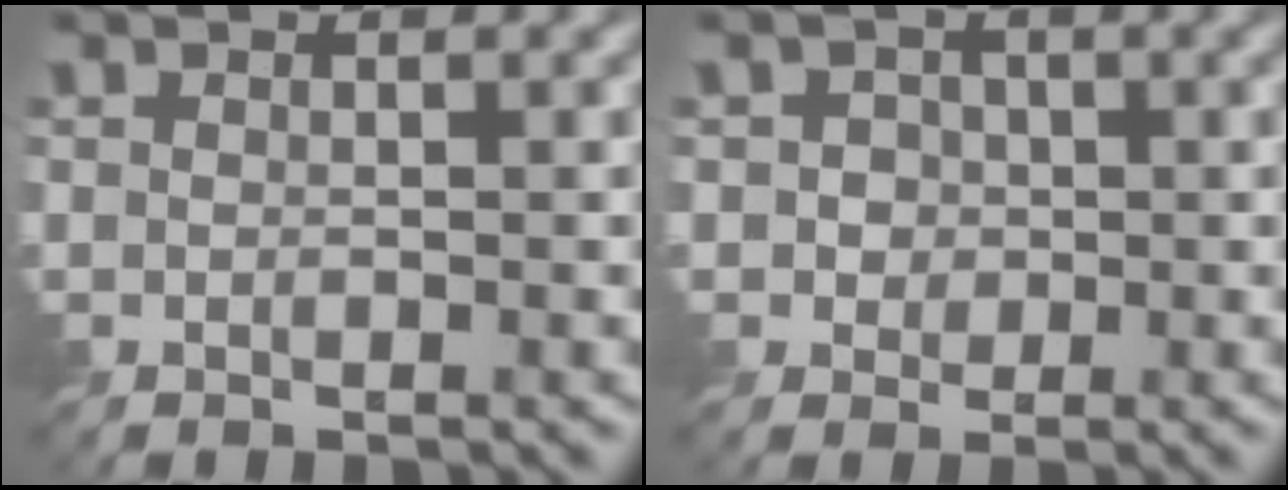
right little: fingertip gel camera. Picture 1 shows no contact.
{"total": 2.6, "force": [0.5, 2.4, 0.9], "torque": [-0.013, 0.004, 0.006]}